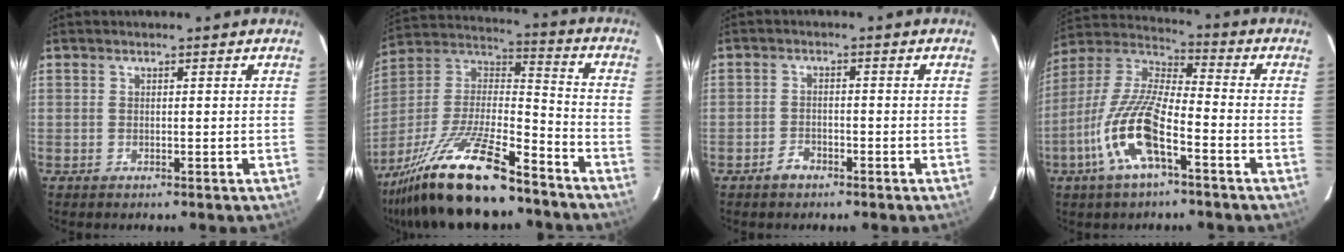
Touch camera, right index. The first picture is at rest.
{"total": 24.7, "force": [-18.1, 6.1, 15.7], "torque": [-0.314, -0.025, -0.310]}
{"total": 2.7, "force": [-2.1, 1.6, 0.8], "torque": [-0.019, 0.004, -0.034]}
{"total": 14.7, "force": [-6.7, 4.0, 12.5], "torque": [-0.264, -0.007, -0.136]}